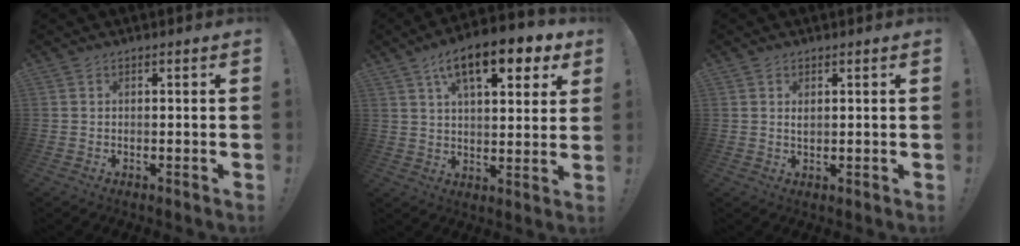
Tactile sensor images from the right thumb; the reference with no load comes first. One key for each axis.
{"total": 15.2, "fx": 7.6, "fy": 6.1, "fz": 11.7, "tx": -0.177, "ty": -0.028, "tz": 0.122}
{"total": 1.1, "fx": 0.4, "fy": 0.6, "fz": 0.7, "tx": -0.005, "ty": -0.004, "tz": 0.006}